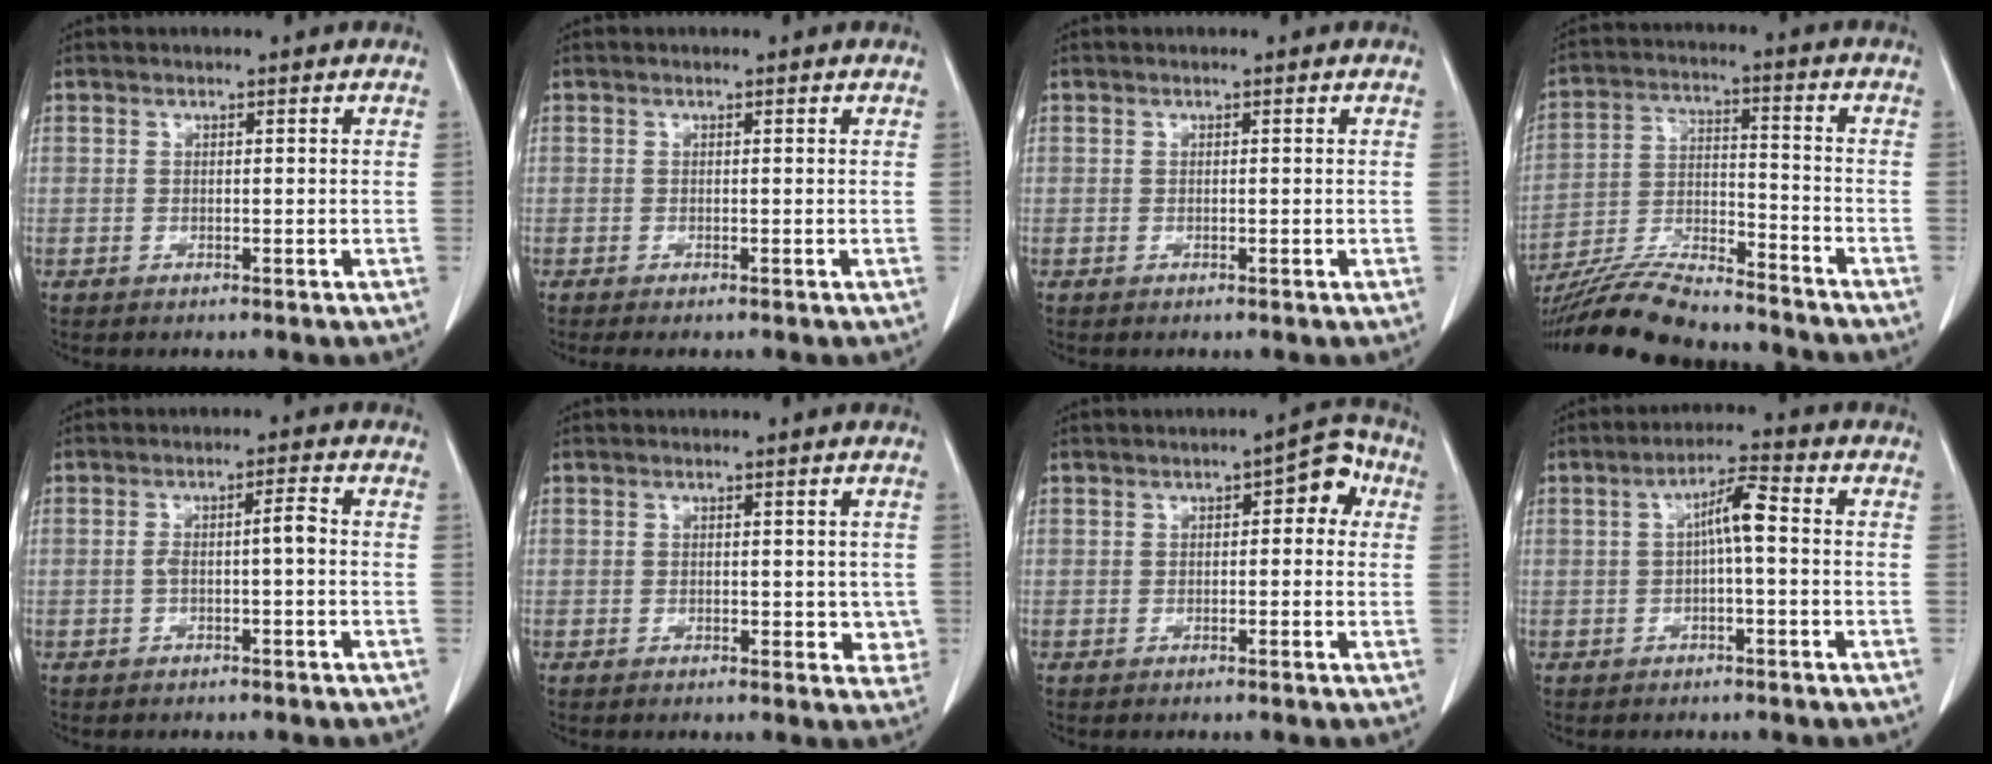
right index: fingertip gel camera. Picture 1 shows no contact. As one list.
[{"total": 1.2, "force": [-0.9, 0.1, 0.7], "torque": [-0.008, -0.001, -0.013]}, {"total": 0.0}, {"total": 17.9, "force": [-16.3, 2.3, 7.1], "torque": [-0.143, -0.011, -0.271]}, {"total": 3.0, "force": [-0.5, 0.3, 3.0], "torque": [-0.053, 0.013, -0.005]}, {"total": 3.0, "force": [-0.3, 1.9, 2.3], "torque": [-0.010, 0.000, -0.001]}, {"total": 5.1, "force": [1.1, 2.3, 4.4], "torque": [-0.046, 0.027, 0.007]}, {"total": 4.9, "force": [0.0, 0.7, 4.8], "torque": [-0.083, 0.019, 0.000]}]